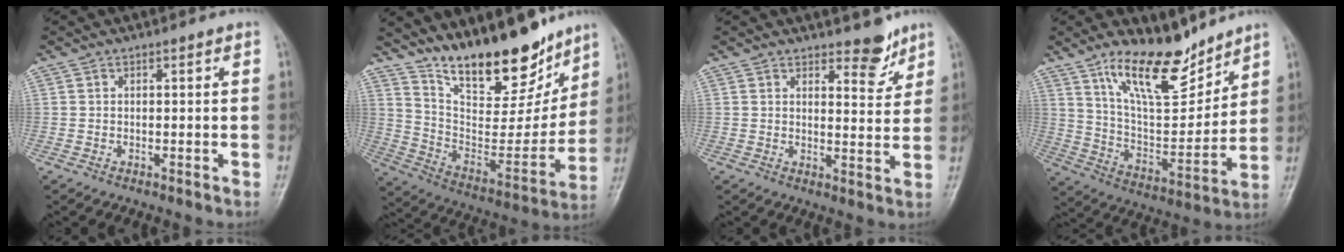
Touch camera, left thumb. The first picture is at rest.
{"total": 21.5, "force": [16.4, 7.7, 11.5], "torque": [-0.134, -0.095, 0.278]}
{"total": 5.2, "force": [4.0, 2.1, 2.5], "torque": [-0.010, -0.033, 0.056]}
{"total": 15.6, "force": [11.5, 5.5, 8.9], "torque": [-0.115, -0.080, 0.213]}